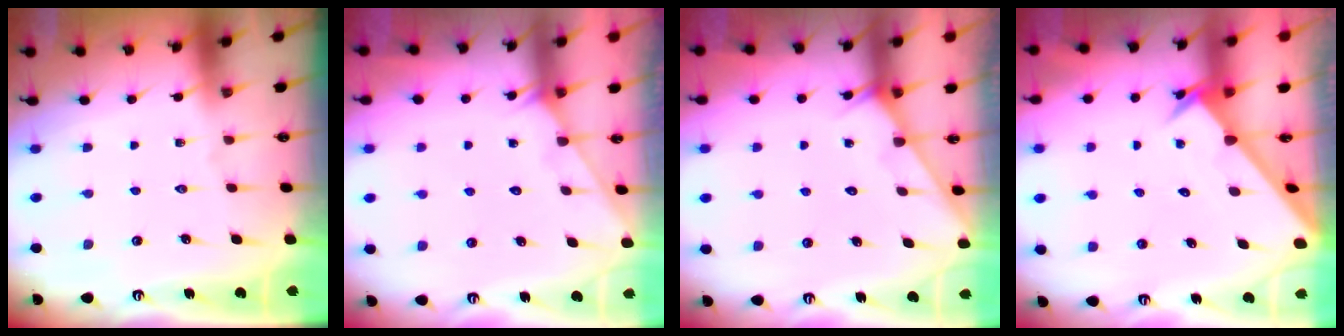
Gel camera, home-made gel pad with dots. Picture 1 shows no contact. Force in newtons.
{"total": 1.8, "press": 1.8, "slide": 0.1}
{"total": 3.7, "press": 3.7, "slide": 0.3}
{"total": 2.4, "press": 2.4, "slide": 0.2}